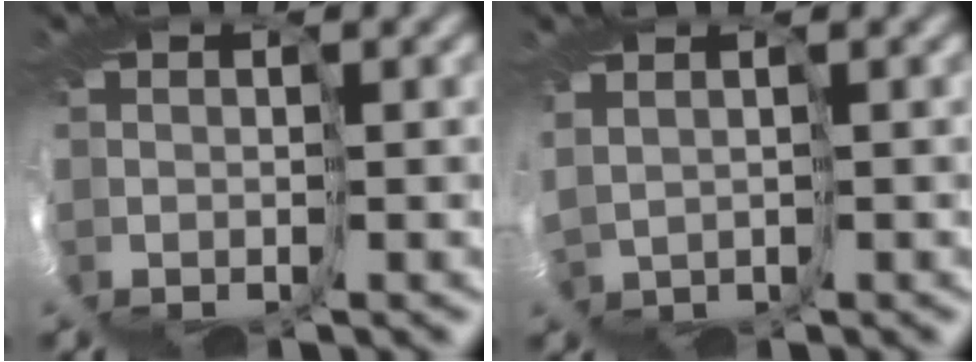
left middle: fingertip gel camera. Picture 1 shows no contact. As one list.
[{"total": 2.3, "force": [1.7, 1.2, 0.8], "torque": [-0.044, 0.007, 0.039]}]